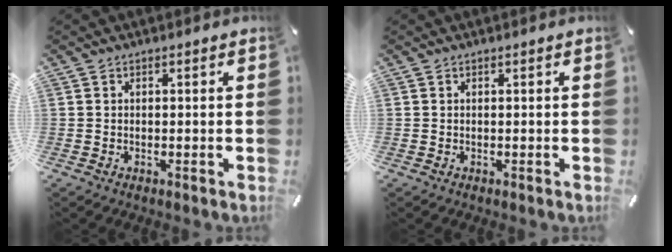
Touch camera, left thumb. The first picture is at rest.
{"total": 0.0}